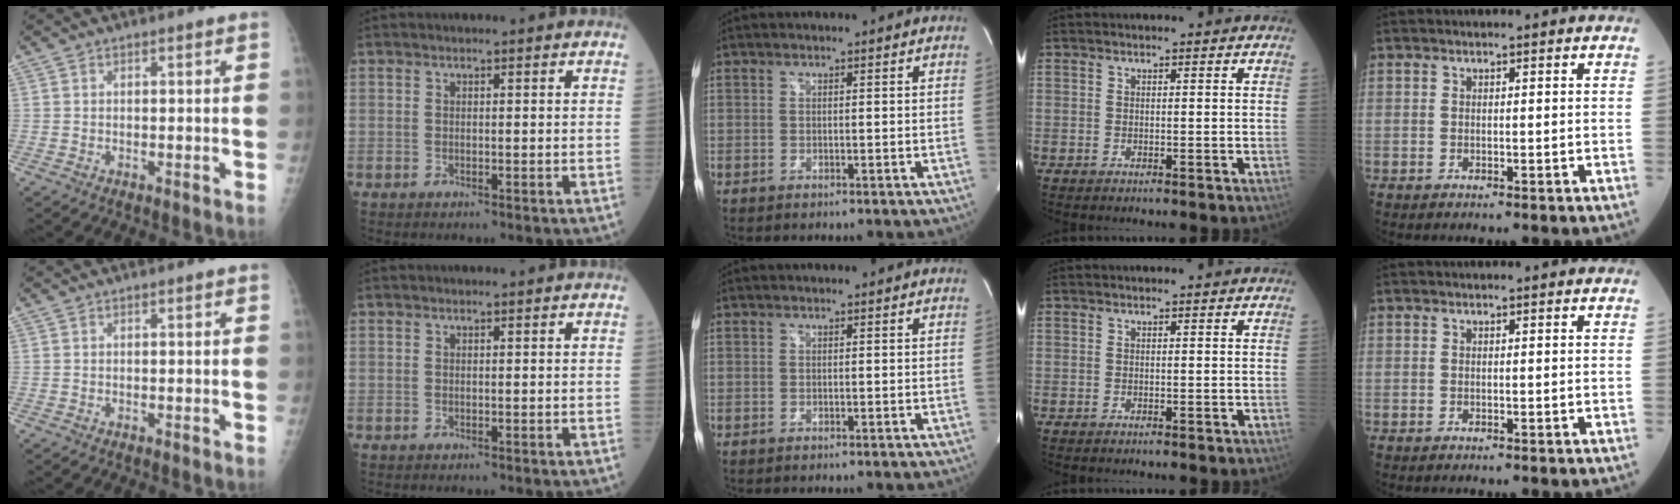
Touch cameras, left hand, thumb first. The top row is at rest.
{}